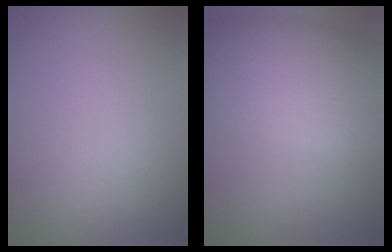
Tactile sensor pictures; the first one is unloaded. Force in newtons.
{"total": 8.1, "press": 8.1, "slide": 0.3}